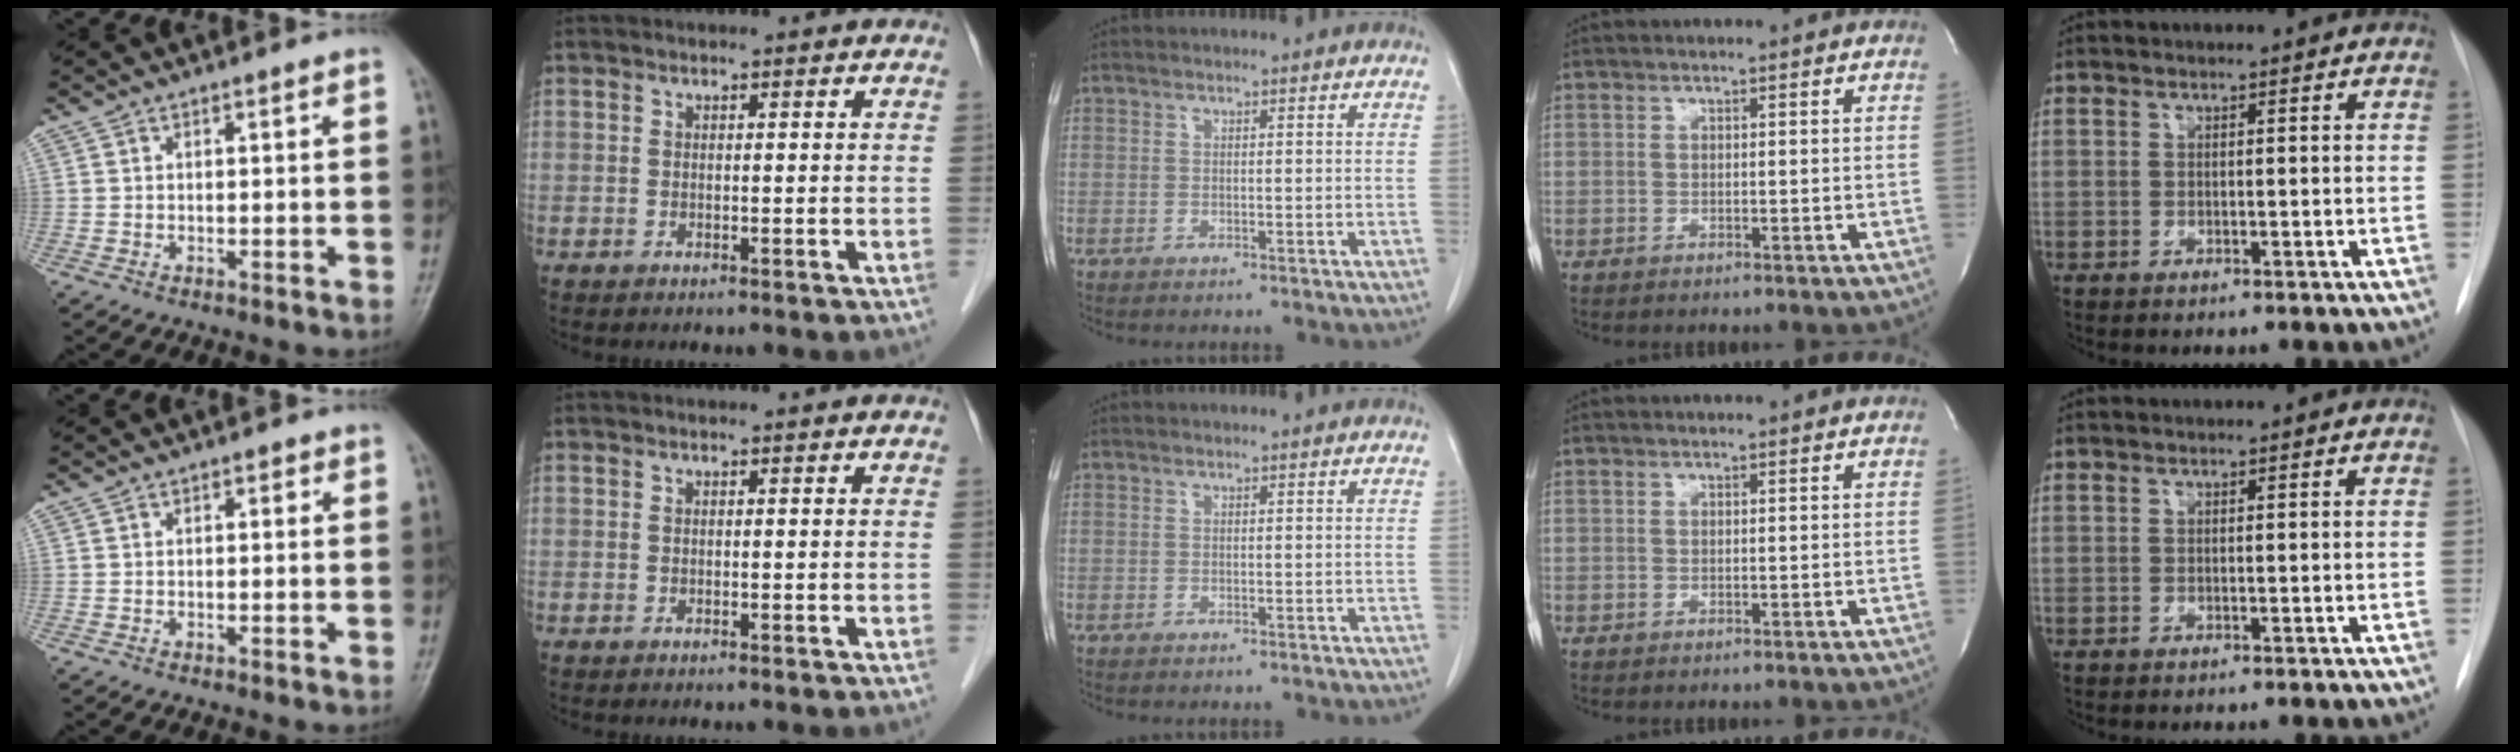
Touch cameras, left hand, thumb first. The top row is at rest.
{"thumb": {"total": 0.7, "force": [0.2, 0.5, 0.4], "torque": [0.003, 0.001, -0.001]}}